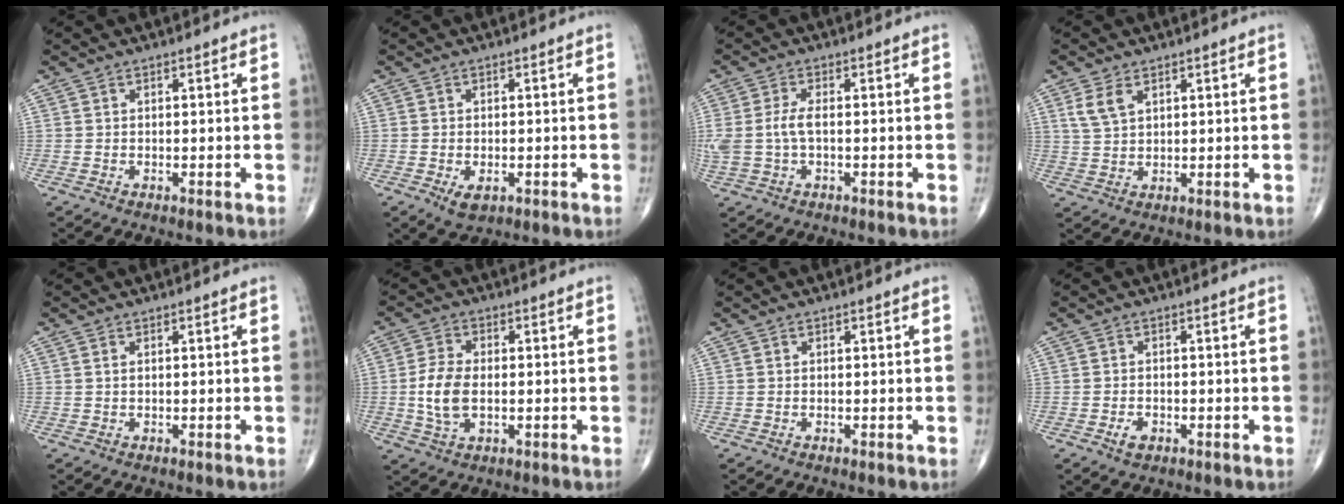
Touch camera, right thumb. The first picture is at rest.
{"total": 3.2, "force": [-1.1, 1.9, 2.3], "torque": [-0.037, -0.001, -0.011]}
{"total": 5.2, "force": [-0.1, 2.5, 4.6], "torque": [-0.123, 0.010, -0.002]}
{"total": 4.4, "force": [2.2, 2.5, 2.9], "torque": [-0.058, -0.001, 0.050]}
{"total": 0.6, "force": [0.3, 0.2, 0.4], "torque": [-0.010, 0.005, 0.007]}
{"total": 7.6, "force": [-0.6, 4.3, 6.3], "torque": [-0.133, 0.001, -0.011]}
{"total": 0.0}
{"total": 2.4, "force": [-1.0, 1.6, 1.5], "torque": [-0.023, 0.002, -0.014]}